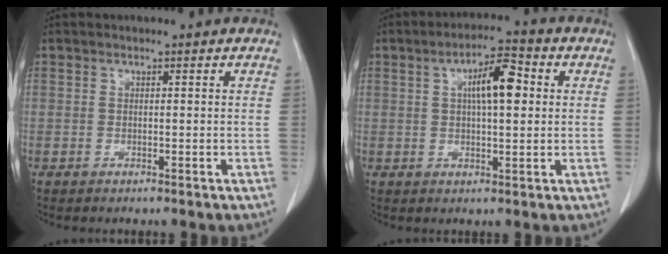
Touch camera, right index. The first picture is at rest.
{"total": 7.5, "force": [1.8, 2.0, 7.0], "torque": [-0.118, 0.018, 0.025]}